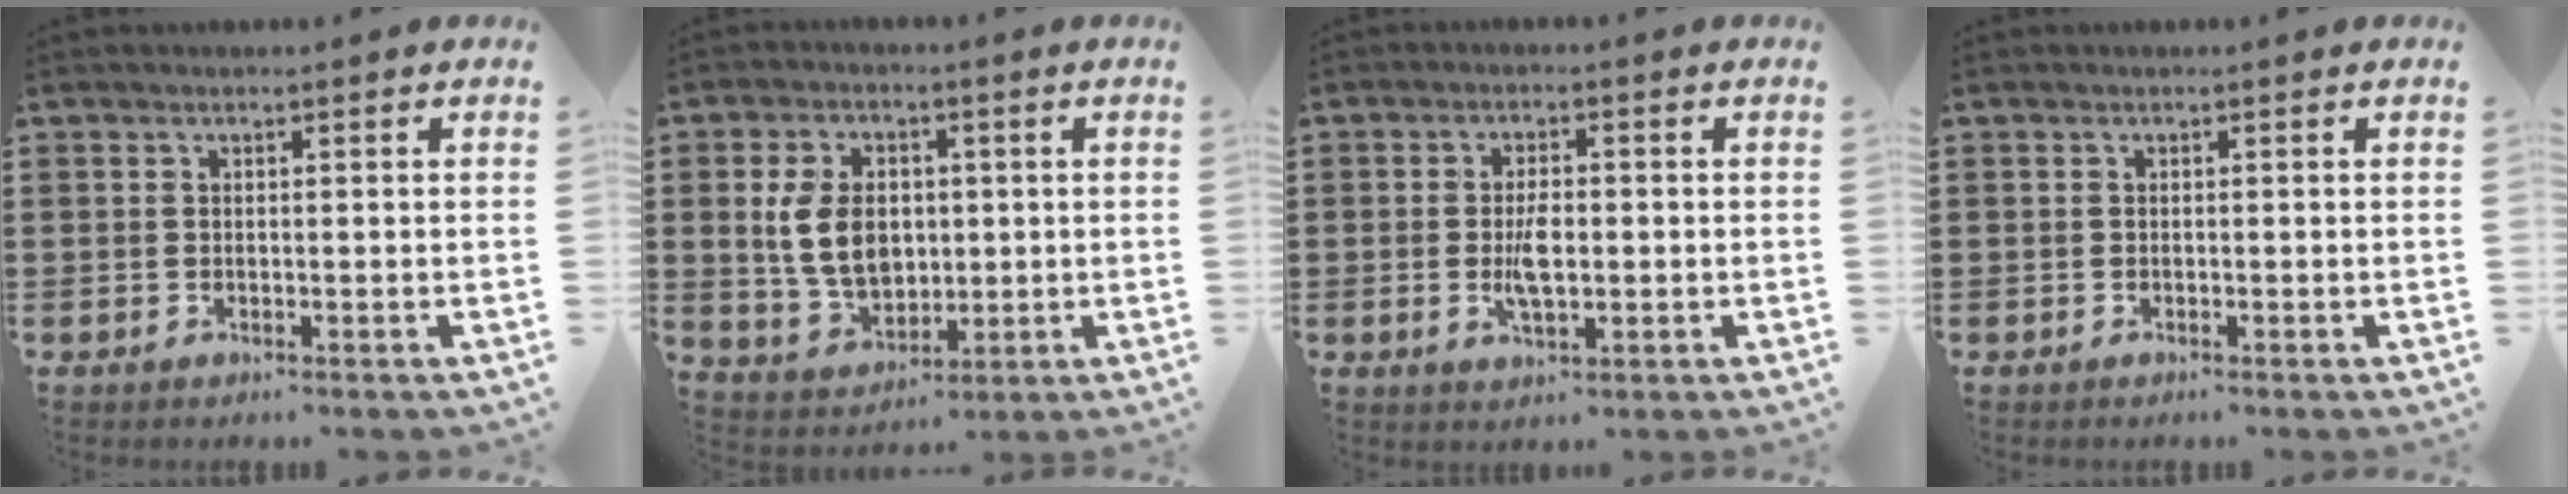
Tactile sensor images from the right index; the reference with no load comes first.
{"total": 8.7, "force": [0.9, 6.0, 6.2], "torque": [-0.140, 0.009, 0.012]}
{"total": 4.6, "force": [-0.5, 1.9, 4.2], "torque": [-0.090, -0.002, -0.014]}
{"total": 0.0}